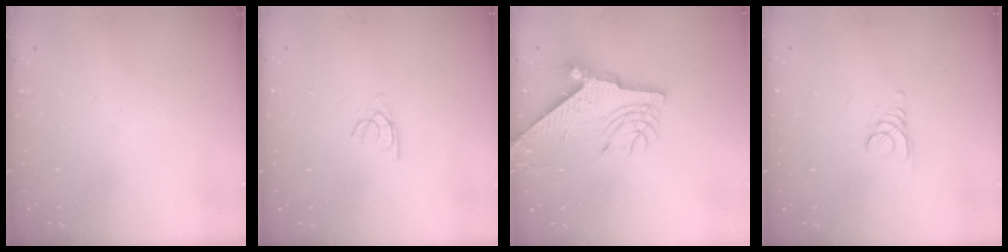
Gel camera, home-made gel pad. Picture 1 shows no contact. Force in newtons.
{"total": 2.4, "press": 2.4, "slide": 0.2}
{"total": 10.4, "press": 10.4, "slide": 1.2}
{"total": 1.2, "press": 1.2, "slide": 0.1}